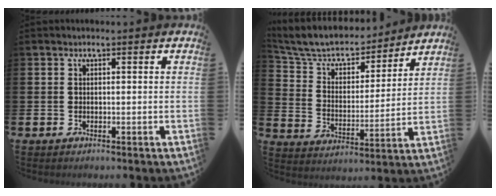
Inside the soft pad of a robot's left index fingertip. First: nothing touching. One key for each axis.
{"total": 8.1, "fx": 7.4, "fy": 2.7, "fz": 1.9, "tx": -0.081, "ty": -0.054, "tz": 0.130}